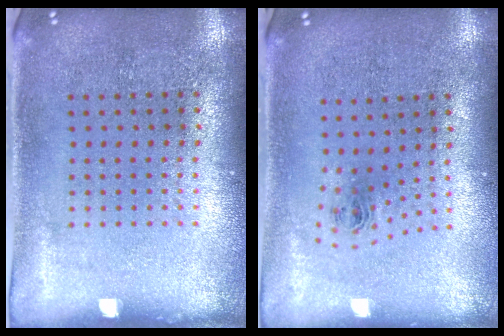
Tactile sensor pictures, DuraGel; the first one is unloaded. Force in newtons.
{"total": 0.9, "press": 0.3, "slide": 0.8}